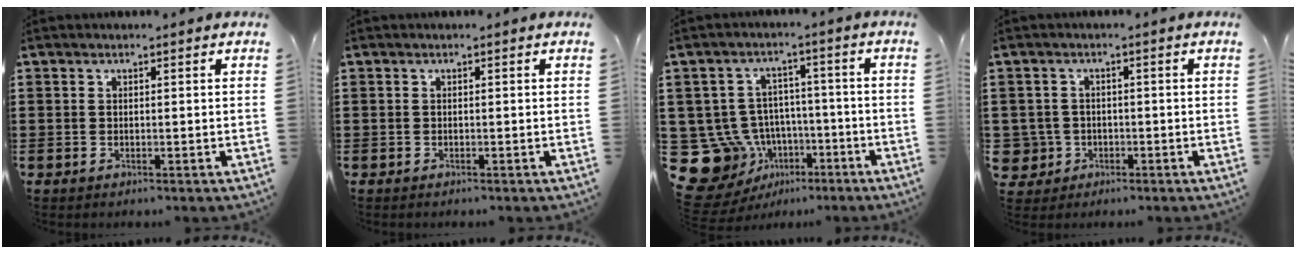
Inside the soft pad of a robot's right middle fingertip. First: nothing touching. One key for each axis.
{"total": 0.0}
{"total": 11.0, "fx": -4.6, "fy": 9.5, "fz": 3.2, "tx": -0.120, "ty": 0.023, "tz": -0.079}
{"total": 4.8, "fx": -1.3, "fy": 4.4, "fz": 1.4, "tx": -0.061, "ty": 0.002, "tz": -0.028}